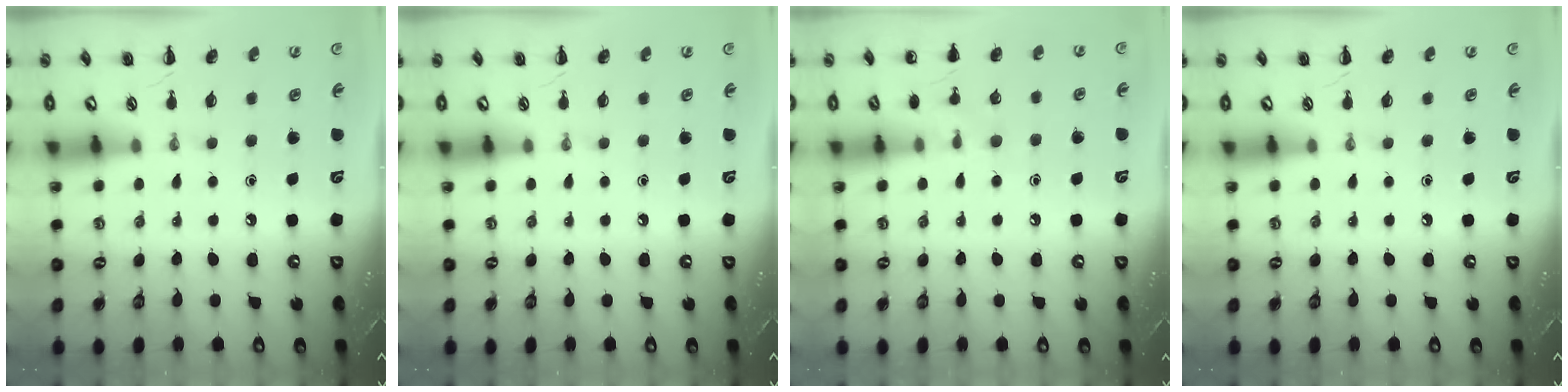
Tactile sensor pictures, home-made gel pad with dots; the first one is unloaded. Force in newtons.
{"total": 0.0}
{"total": 9.0, "press": 8.8, "slide": 1.7}
{"total": 0.0}